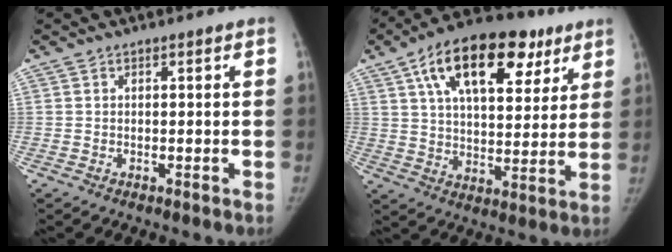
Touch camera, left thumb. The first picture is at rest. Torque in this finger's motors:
{"motor_torque": [3.13, 1.89, 1.90, -0.87, 0.49]}